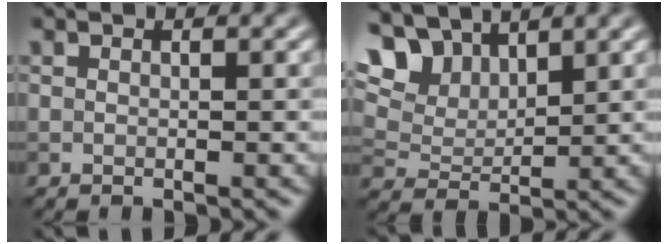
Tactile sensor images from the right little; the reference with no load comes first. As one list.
[{"total": 8.1, "force": [5.5, 4.4, 4.2], "torque": [-0.116, 0.019, 0.094]}]